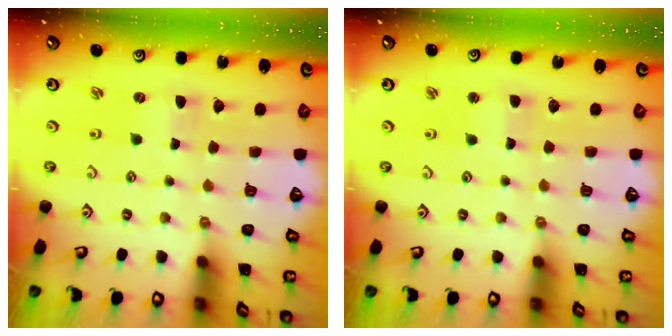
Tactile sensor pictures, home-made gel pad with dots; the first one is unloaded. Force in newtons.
{"total": 2.2, "press": 2.2, "slide": 0.1}